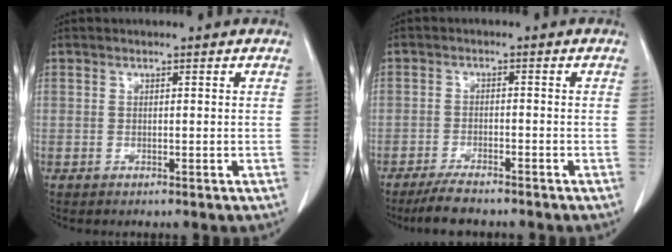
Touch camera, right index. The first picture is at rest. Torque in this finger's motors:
{"motor_torque": [0.25, -0.22, 0.13, 0.01]}